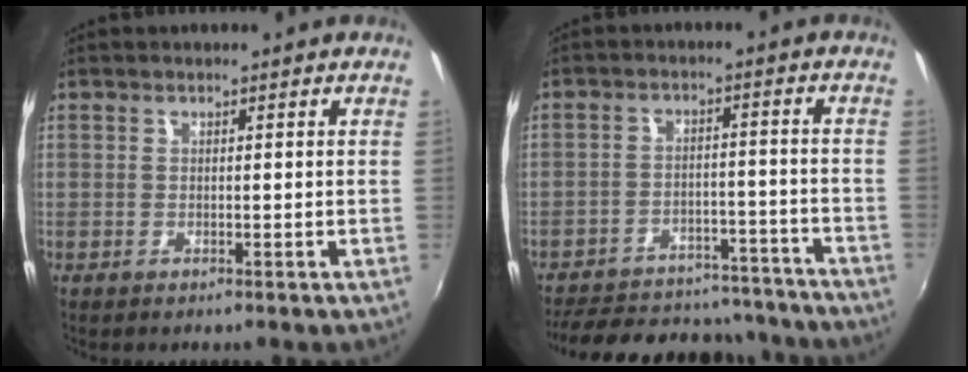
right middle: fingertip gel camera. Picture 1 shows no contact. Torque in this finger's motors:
{"motor_torque": [0.71, -1.10, 0.04, 0.00]}